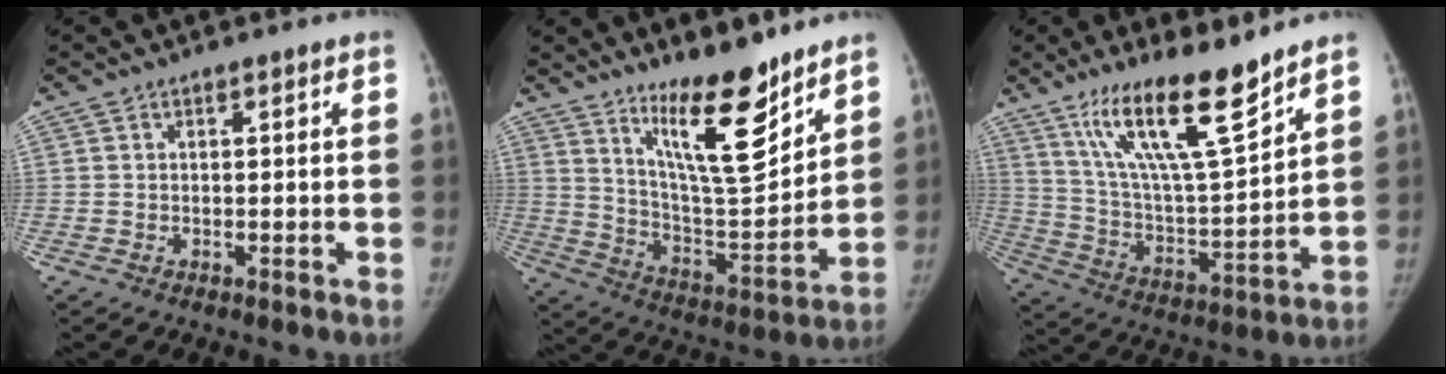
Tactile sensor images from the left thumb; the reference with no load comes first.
{"total": 16.5, "force": [11.7, 4.2, 10.9], "torque": [-0.144, -0.097, 0.206]}
{"total": 17.7, "force": [12.4, 3.2, 12.2], "torque": [-0.196, -0.072, 0.231]}